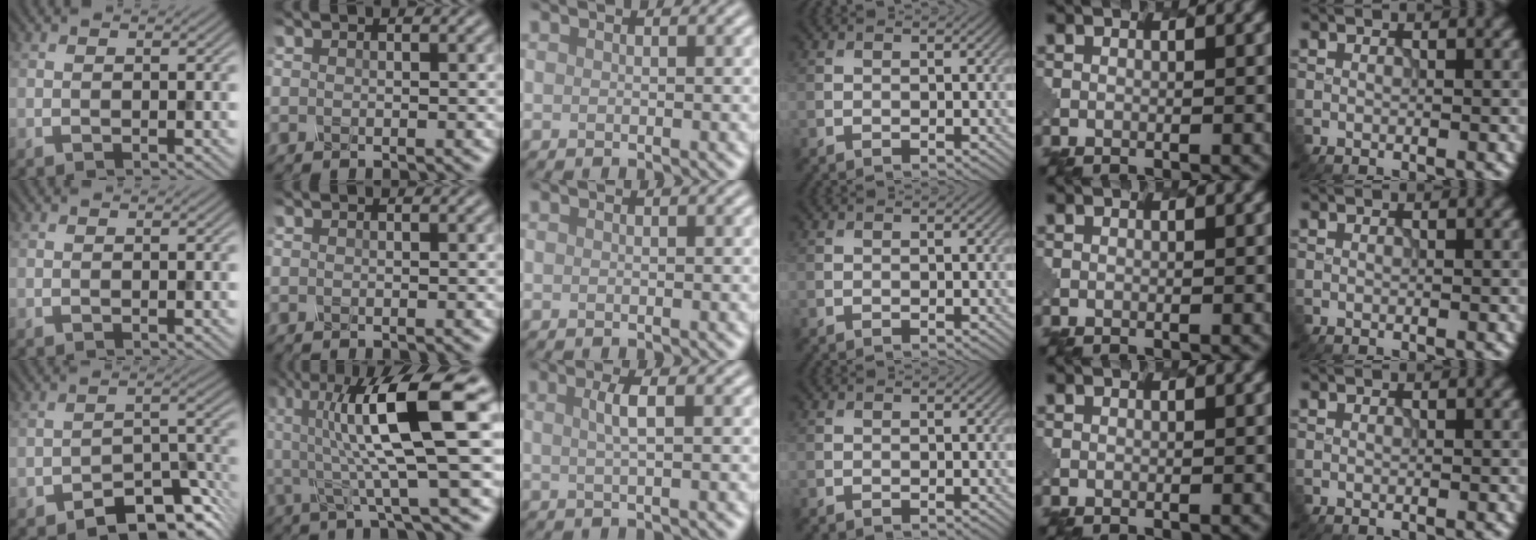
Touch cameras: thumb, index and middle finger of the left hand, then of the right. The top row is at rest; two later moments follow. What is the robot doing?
{"motion": "shake", "object": "salt shaker"}